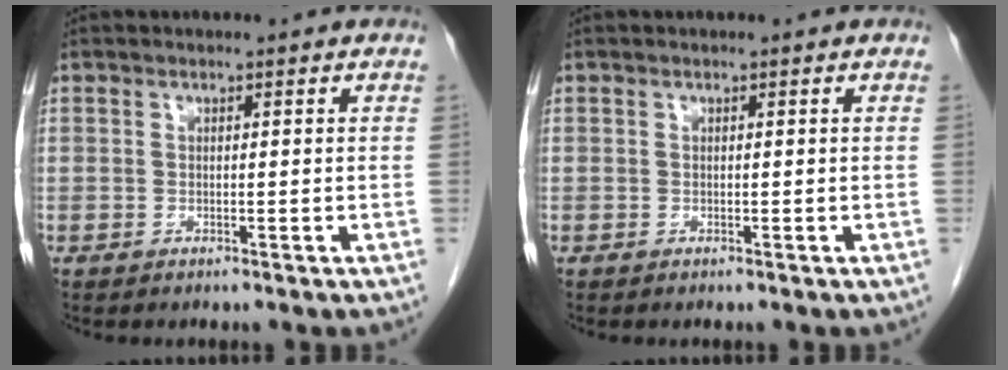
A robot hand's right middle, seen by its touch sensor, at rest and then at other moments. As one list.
[{"total": 0.0}]